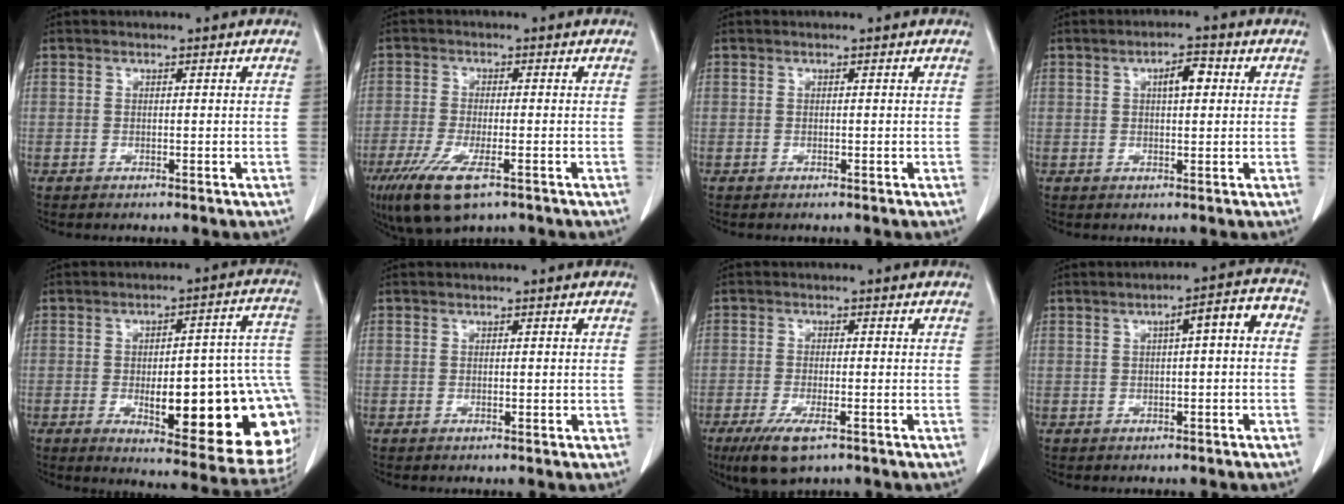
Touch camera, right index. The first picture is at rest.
{"total": 9.5, "force": [-5.3, 2.4, 7.5], "torque": [-0.141, -0.026, -0.090]}
{"total": 0.0}
{"total": 3.6, "force": [1.0, 1.3, 3.3], "torque": [-0.055, 0.008, 0.015]}
{"total": 24.6, "force": [-6.1, 7.0, 22.8], "torque": [-0.187, 0.028, -0.057]}
{"total": 0.7, "force": [-0.1, 0.4, 0.6], "torque": [-0.008, 0.000, -0.001]}
{"total": 6.2, "force": [-3.7, 1.5, 4.7], "torque": [-0.093, -0.017, -0.058]}
{"total": 5.0, "force": [0.3, 1.0, 4.9], "torque": [-0.065, 0.024, 0.000]}